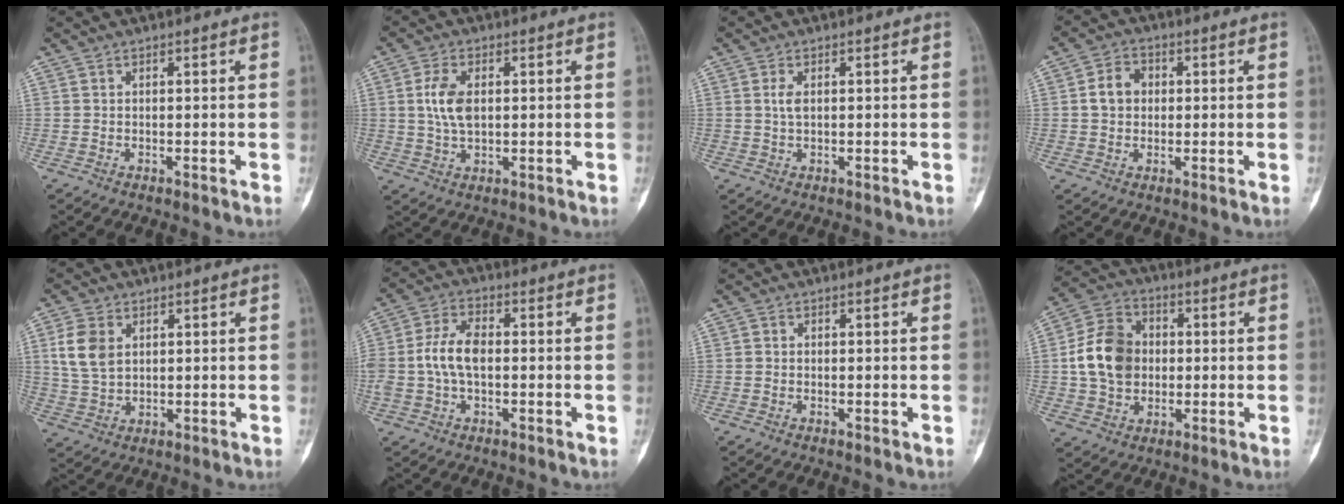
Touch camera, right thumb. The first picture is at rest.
{"total": 6.4, "force": [1.0, 3.6, 5.2], "torque": [-0.105, 0.000, 0.018]}
{"total": 1.9, "force": [0.4, 1.0, 1.6], "torque": [-0.037, 0.003, 0.010]}
{"total": 5.4, "force": [0.5, 4.4, 3.1], "torque": [-0.043, 0.013, 0.004]}
{"total": 7.7, "force": [2.2, 5.2, 5.2], "torque": [-0.101, -0.003, 0.049]}
{"total": 8.2, "force": [-0.5, 4.8, 6.7], "torque": [-0.139, 0.024, -0.013]}
{"total": 0.5, "force": [-0.1, 0.5, 0.2], "torque": [-0.001, 0.003, -0.006]}
{"total": 12.6, "force": [0.3, 10.0, 7.8], "torque": [-0.121, 0.017, 0.001]}